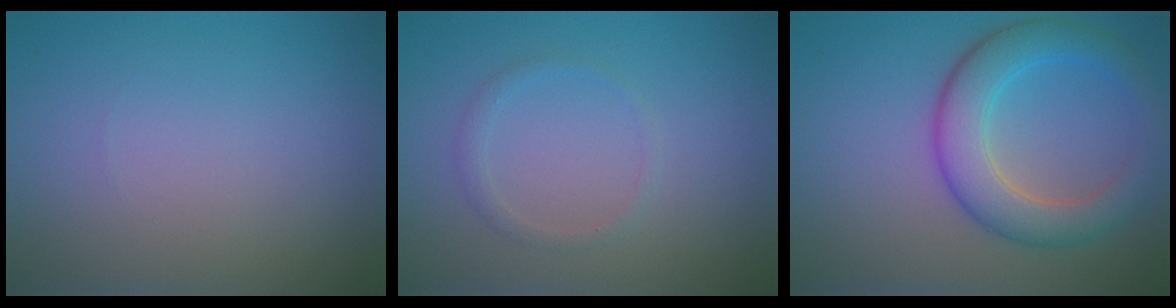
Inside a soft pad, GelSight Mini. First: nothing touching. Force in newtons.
{"total": 1.1, "press": 1.0, "slide": 0.1}
{"total": 5.8, "press": 5.8, "slide": 0.2}